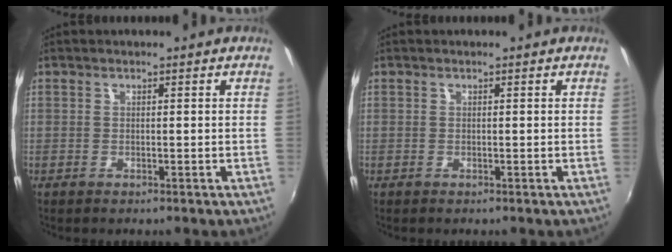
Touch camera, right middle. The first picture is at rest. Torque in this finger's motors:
{"motor_torque": [0.00, 0.00, 0.00, 0.00]}